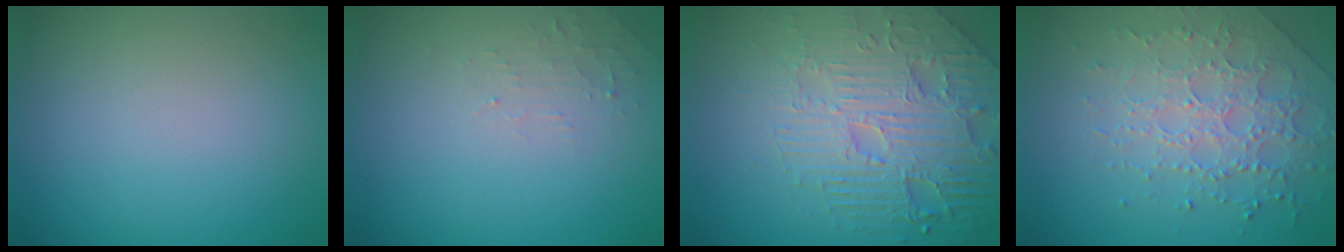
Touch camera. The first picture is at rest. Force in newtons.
{"total": 1.2, "press": 1.2, "slide": 0.3}
{"total": 6.3, "press": 5.4, "slide": 3.3}
{"total": 3.9, "press": 3.7, "slide": 1.0}